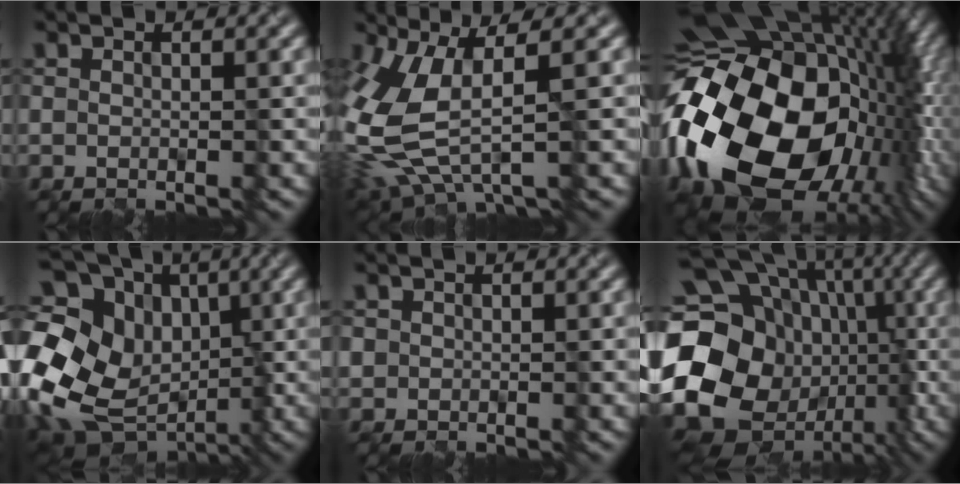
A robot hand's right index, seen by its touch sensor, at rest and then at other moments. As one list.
[{"total": 7.9, "force": [-0.8, 3.4, 7.1], "torque": [-0.186, -0.019, -0.009]}, {"total": 21.2, "force": [-1.0, 14.7, 15.3], "torque": [-0.327, -0.032, 0.004]}, {"total": 17.1, "force": [-2.3, 13.4, 10.4], "torque": [-0.215, 0.017, -0.033]}, {"total": 0.8, "force": [0.1, 0.8, 0.0], "torque": [0.005, -0.003, 0.005]}, {"total": 22.1, "force": [-2.1, 18.6, 11.8], "torque": [-0.228, 0.000, -0.063]}]